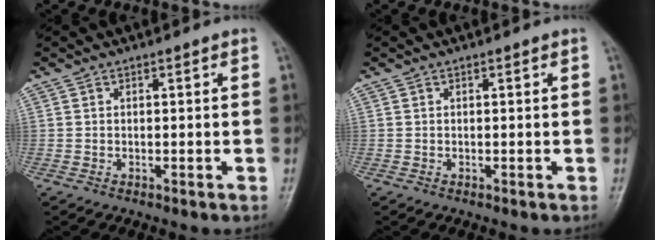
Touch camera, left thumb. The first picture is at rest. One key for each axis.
{"total": 0.0}